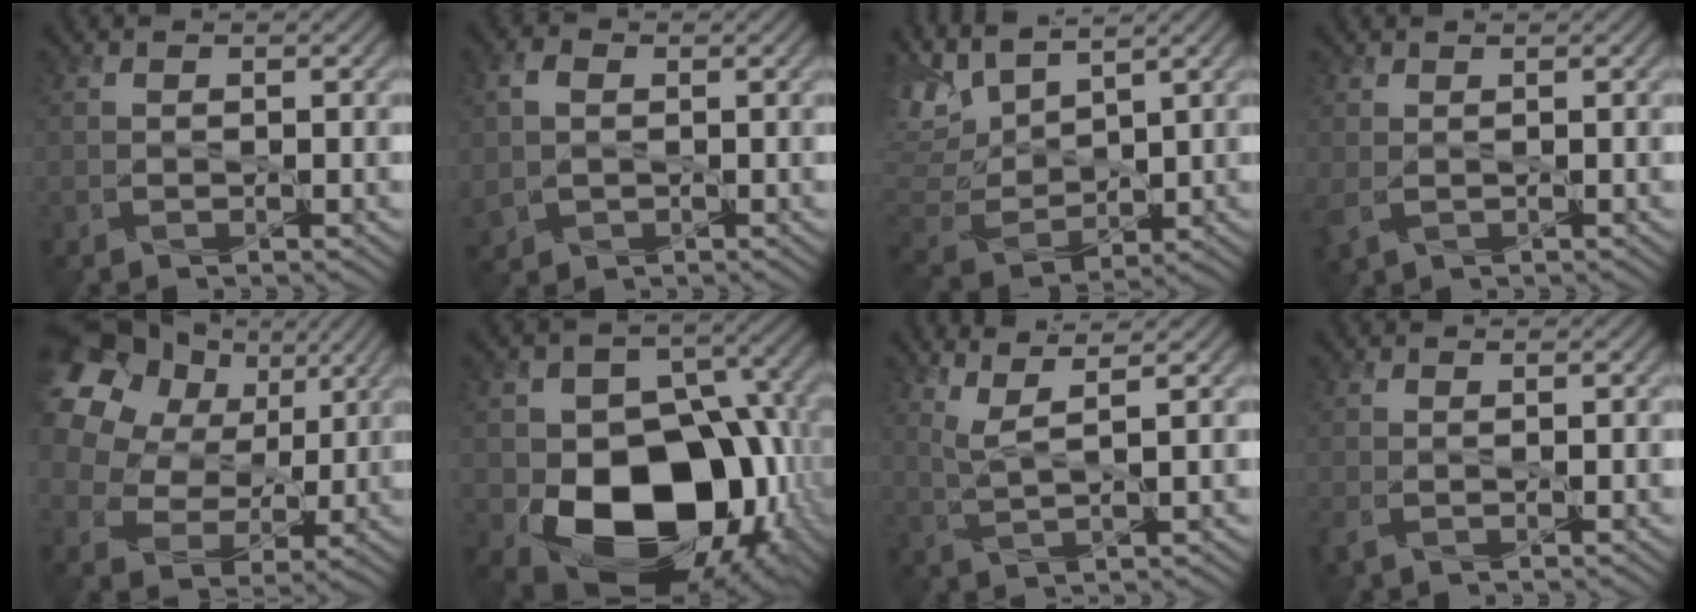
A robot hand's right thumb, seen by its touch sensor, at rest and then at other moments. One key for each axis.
{"total": 3.9, "fx": 0.4, "fy": 3.2, "fz": 2.2, "tx": -0.063, "ty": -0.003, "tz": 0.008}
{"total": 8.4, "fx": 6.2, "fy": 3.1, "fz": 4.8, "tx": -0.145, "ty": 0.013, "tz": 0.127}
{"total": 2.1, "fx": 0.3, "fy": 1.5, "fz": 1.5, "tx": -0.048, "ty": -0.006, "tz": 0.005}
{"total": 20.9, "fx": 10.4, "fy": 14.9, "fz": 10.5, "tx": -0.301, "ty": 0.065, "tz": 0.196}
{"total": 16.2, "fx": -4.1, "fy": 11.6, "fz": 10.5, "tx": -0.145, "ty": -0.037, "tz": -0.065}
{"total": 4.1, "fx": 2.6, "fy": 0.6, "fz": 3.1, "tx": -0.067, "ty": 0.004, "tz": 0.058}
{"total": 1.1, "fx": -0.3, "fy": 0.3, "fz": 1.0, "tx": -0.027, "ty": -0.004, "tz": -0.007}